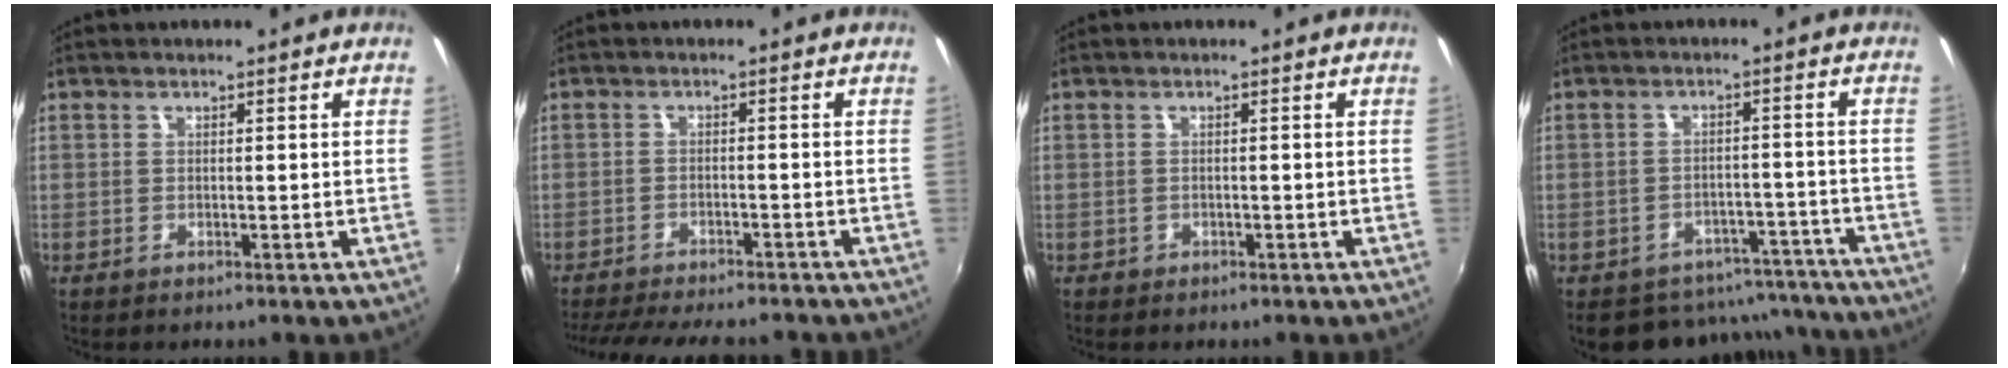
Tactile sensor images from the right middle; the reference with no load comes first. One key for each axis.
{"total": 14.7, "fx": -12.8, "fy": 3.3, "fz": 6.4, "tx": -0.137, "ty": -0.023, "tz": -0.189}
{"total": 1.3, "fx": -0.7, "fy": 1.1, "fz": 0.3, "tx": -0.010, "ty": -0.003, "tz": -0.008}
{"total": 14.3, "fx": -12.5, "fy": 6.4, "fz": 2.8, "tx": -0.056, "ty": 0.033, "tz": -0.147}